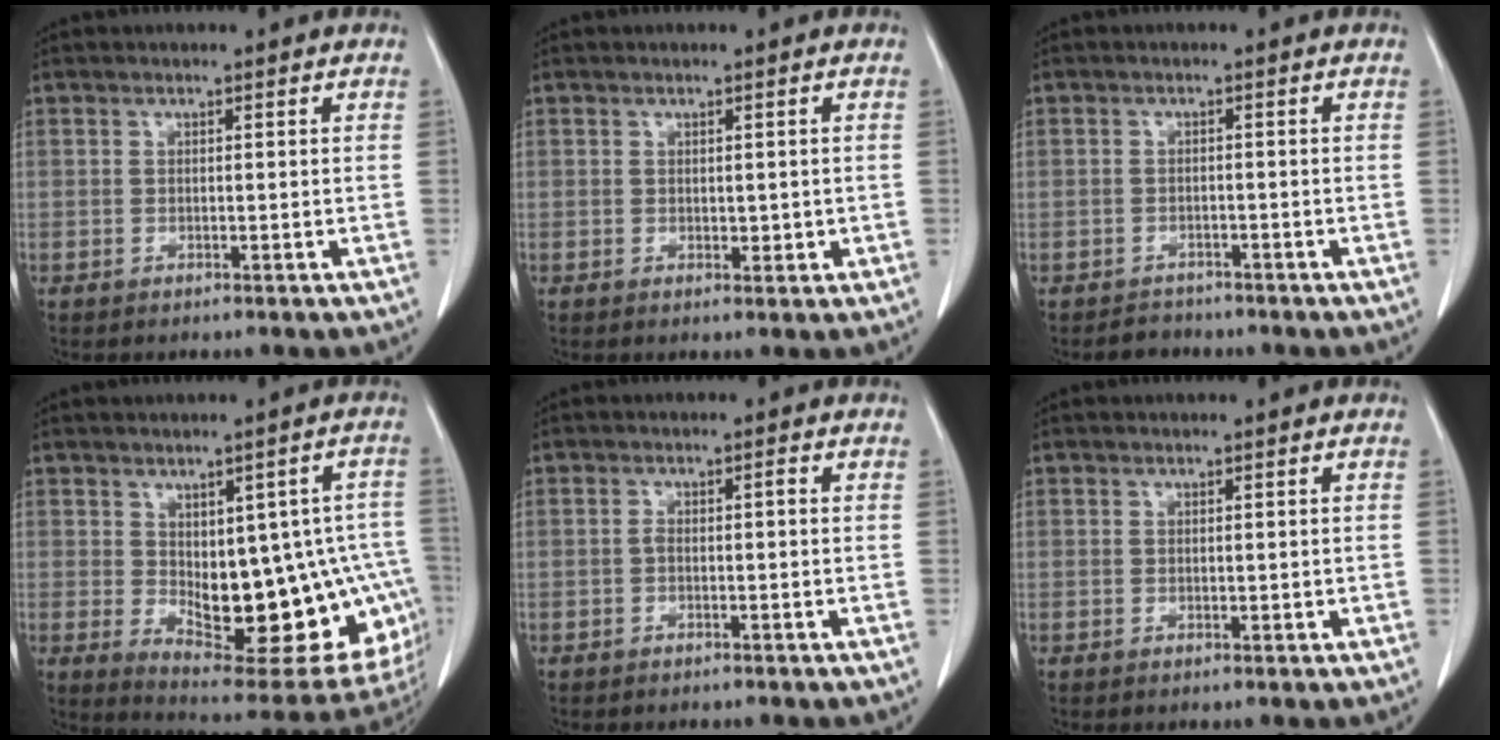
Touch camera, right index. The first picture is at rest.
{"total": 1.6, "force": [0.0, 1.0, 1.3], "torque": [-0.015, -0.002, 0.004]}
{"total": 2.1, "force": [-1.7, 1.1, -0.6], "torque": [0.004, 0.002, -0.028]}
{"total": 21.3, "force": [-2.6, 9.2, 19.0], "torque": [-0.179, 0.011, -0.004]}
{"total": 1.3, "force": [-0.3, 0.4, 1.2], "torque": [-0.020, 0.005, -0.006]}
{"total": 0.6, "force": [0.0, 0.4, 0.5], "torque": [-0.008, -0.002, 0.003]}